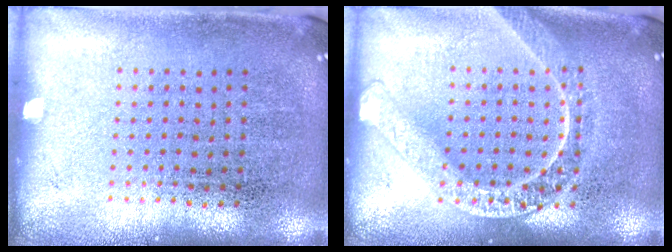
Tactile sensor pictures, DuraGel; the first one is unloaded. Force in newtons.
{"total": 3.0, "press": 2.9, "slide": 0.4}